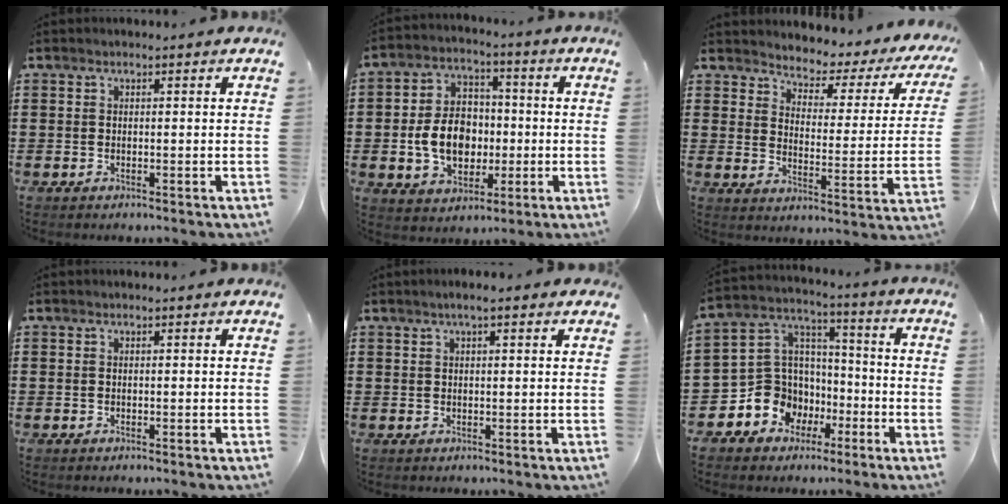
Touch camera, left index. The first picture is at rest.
{"total": 9.2, "force": [-1.1, 6.9, 6.0], "torque": [-0.129, 0.014, -0.021]}
{"total": 2.7, "force": [2.4, 0.9, 0.8], "torque": [-0.029, -0.031, 0.029]}
{"total": 0.0}
{"total": 2.2, "force": [1.2, 0.2, 1.9], "torque": [-0.038, 0.002, 0.019]}
{"total": 9.0, "force": [-3.6, 8.2, 1.3], "torque": [-0.075, -0.005, -0.065]}